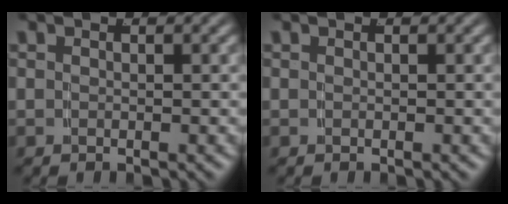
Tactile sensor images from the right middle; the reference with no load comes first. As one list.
[{"total": 0.0}]